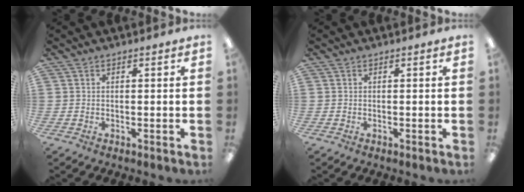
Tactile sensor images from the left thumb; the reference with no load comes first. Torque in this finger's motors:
{"motor_torque": [-0.03, -0.03, 0.04, -0.02, 0.00]}